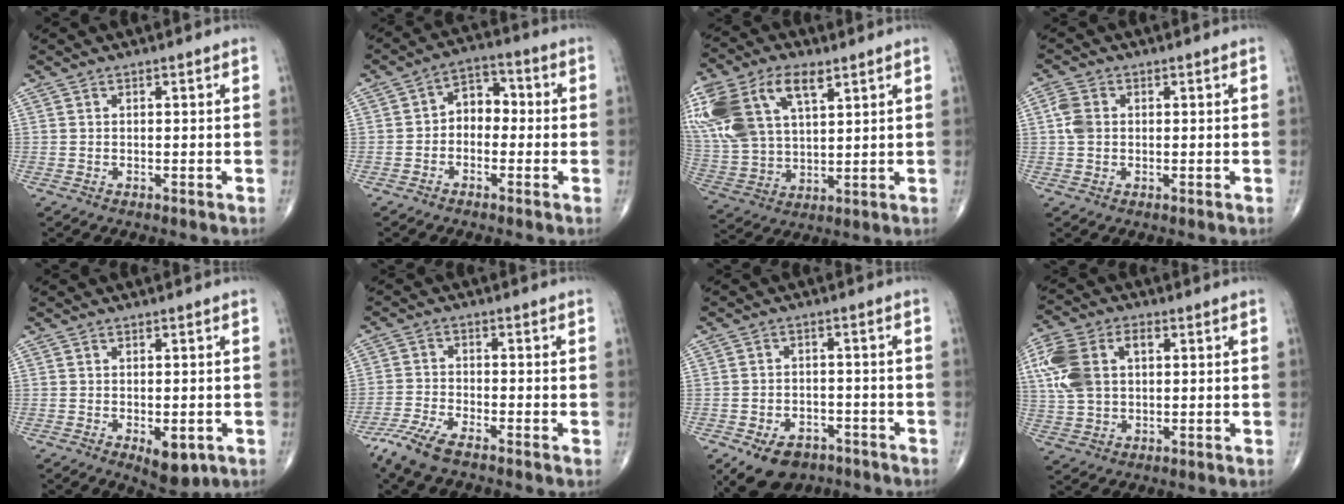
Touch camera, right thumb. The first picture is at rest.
{"total": 6.4, "force": [-0.7, 4.7, 4.3], "torque": [-0.037, 0.030, -0.028]}
{"total": 21.9, "force": [9.5, 12.3, 15.5], "torque": [-0.351, 0.009, 0.183]}
{"total": 3.8, "force": [0.3, 2.9, 2.5], "torque": [-0.053, 0.007, 0.002]}
{"total": 5.8, "force": [-1.9, 2.9, 4.7], "torque": [-0.055, -0.005, -0.017]}
{"total": 6.5, "force": [-4.9, 1.6, 3.9], "torque": [-0.102, 0.004, -0.104]}
{"total": 9.9, "force": [-6.2, 6.4, 4.2], "torque": [-0.056, 0.035, -0.089]}
{"total": 13.1, "force": [2.6, 8.6, 9.5], "torque": [-0.205, 0.019, 0.049]}